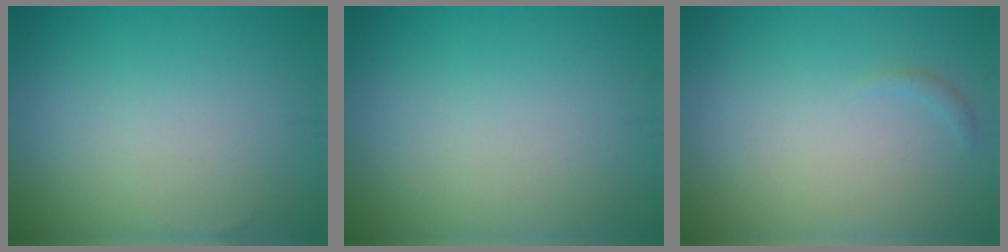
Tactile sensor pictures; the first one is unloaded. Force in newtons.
{"total": 0.0}
{"total": 0.6, "press": 0.6, "slide": 0.1}